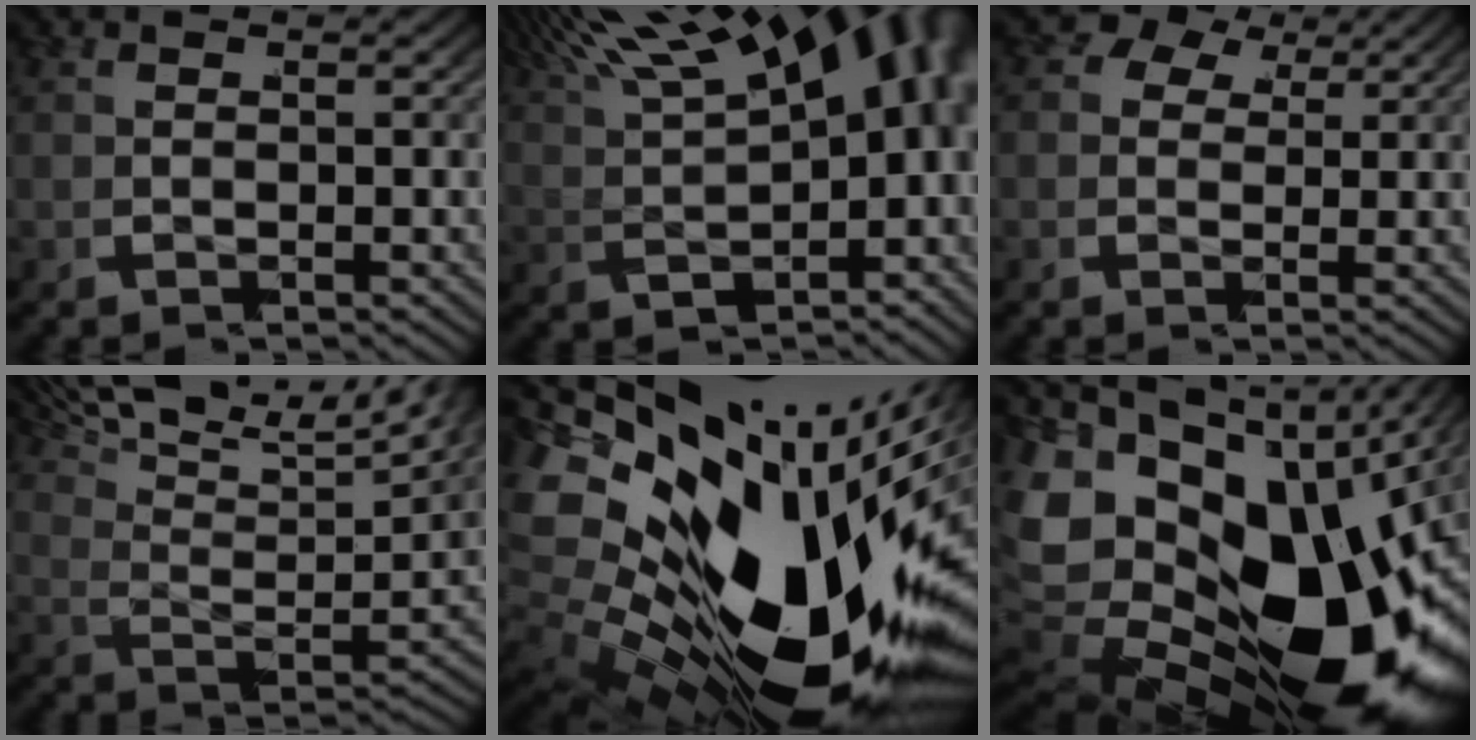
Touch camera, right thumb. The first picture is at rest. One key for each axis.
{"total": 12.9, "fx": 4.1, "fy": 7.2, "fz": 9.8, "tx": -0.145, "ty": 0.008, "tz": 0.072}
{"total": 4.5, "fx": 2.1, "fy": 3.6, "fz": 1.8, "tx": -0.043, "ty": 0.004, "tz": 0.025}
{"total": 8.7, "fx": 6.1, "fy": 3.6, "fz": 5.1, "tx": -0.092, "ty": 0.018, "tz": 0.086}
{"total": 26.7, "fx": -1.6, "fy": 17.1, "fz": 20.4, "tx": -0.339, "ty": -0.045, "tz": -0.014}
{"total": 25.9, "fx": -2.9, "fy": 17.6, "fz": 18.7, "tx": -0.351, "ty": -0.060, "tz": -0.030}